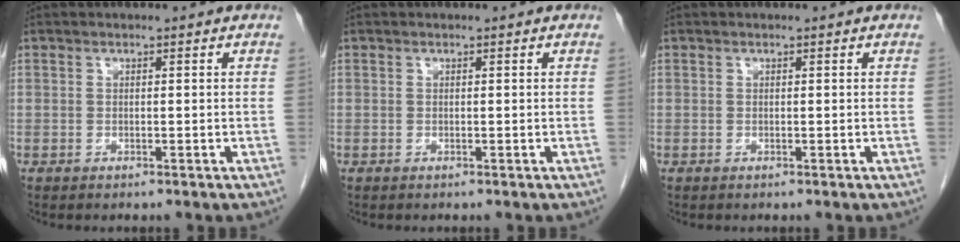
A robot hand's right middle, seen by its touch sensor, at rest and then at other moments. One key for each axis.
{"total": 0.0}
{"total": 0.0}